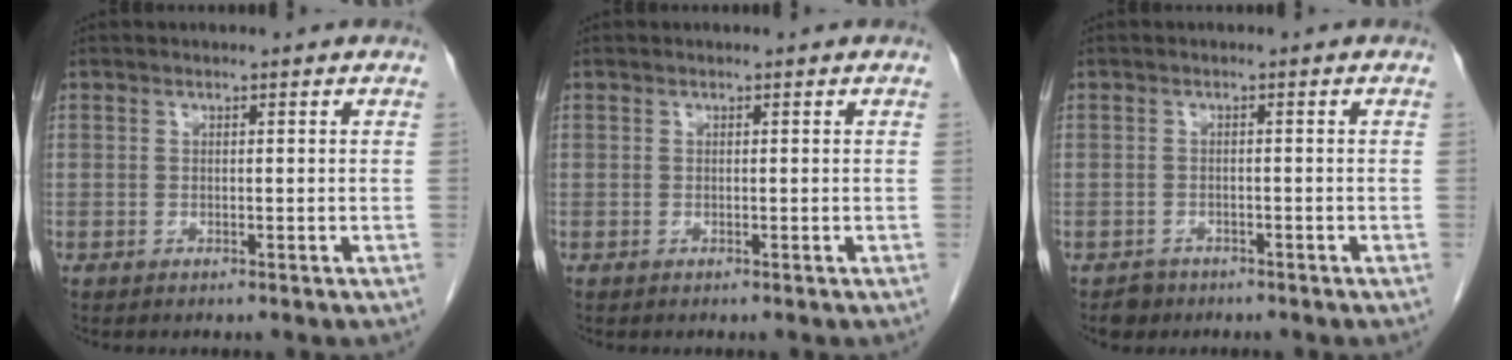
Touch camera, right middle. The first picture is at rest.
{"total": 0.0}
{"total": 1.9, "force": [-1.4, 1.3, 0.0], "torque": [-0.007, 0.004, -0.021]}